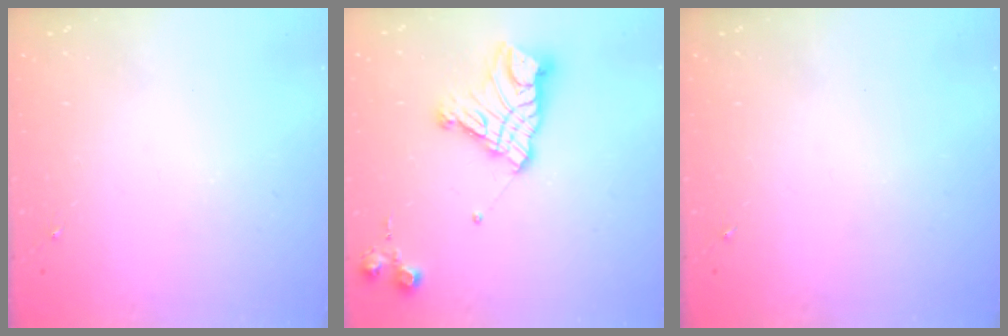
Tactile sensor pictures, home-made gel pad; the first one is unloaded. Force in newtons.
{"total": 15.8, "press": 15.8, "slide": 1.3}
{"total": 0.0}